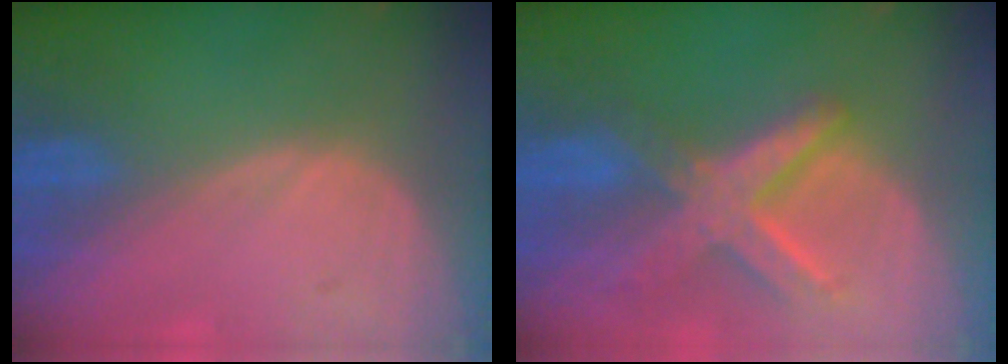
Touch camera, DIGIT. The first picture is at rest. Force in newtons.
{"total": 8.4, "press": 7.2, "slide": 4.3}